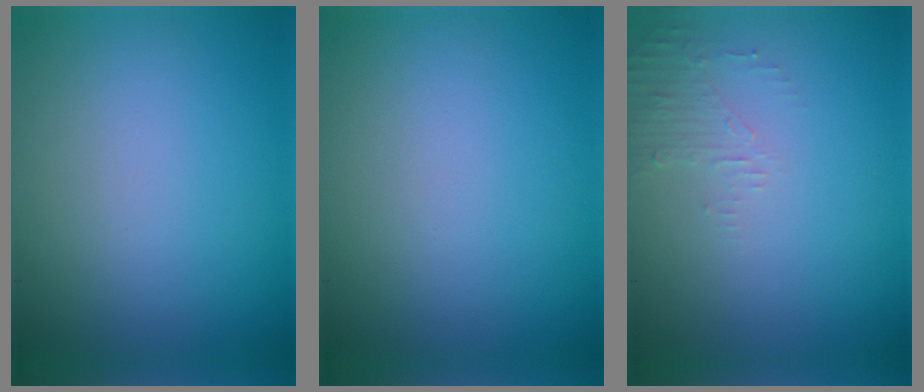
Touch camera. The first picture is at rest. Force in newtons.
{"total": 0.0}
{"total": 1.6, "press": 1.5, "slide": 0.4}